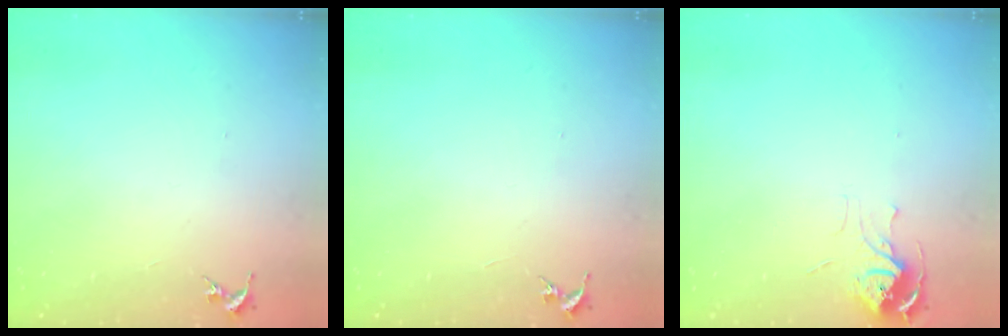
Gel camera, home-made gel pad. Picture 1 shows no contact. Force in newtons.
{"total": 0.0}
{"total": 6.2, "press": 6.1, "slide": 0.5}